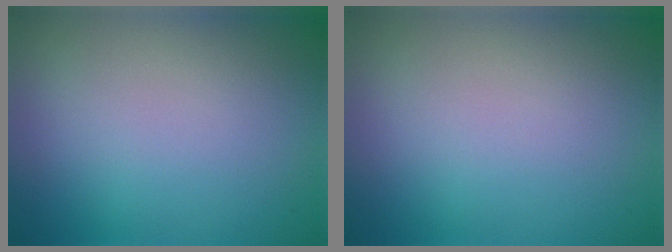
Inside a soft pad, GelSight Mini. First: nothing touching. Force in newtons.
{"total": 0.0}